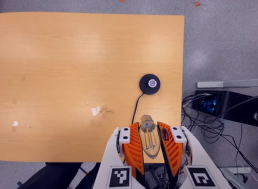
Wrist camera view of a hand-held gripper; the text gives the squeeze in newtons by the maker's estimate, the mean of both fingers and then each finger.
{"total": 21.4, "left": 23.7, "right": 19.0}